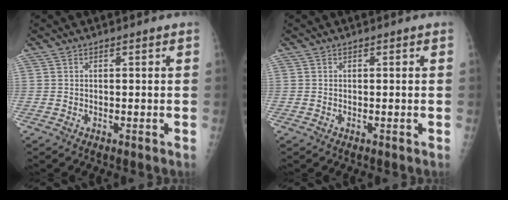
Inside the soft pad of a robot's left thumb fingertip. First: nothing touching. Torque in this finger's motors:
{"motor_torque": [0.16, 0.16, 0.01, -0.02, 0.00]}